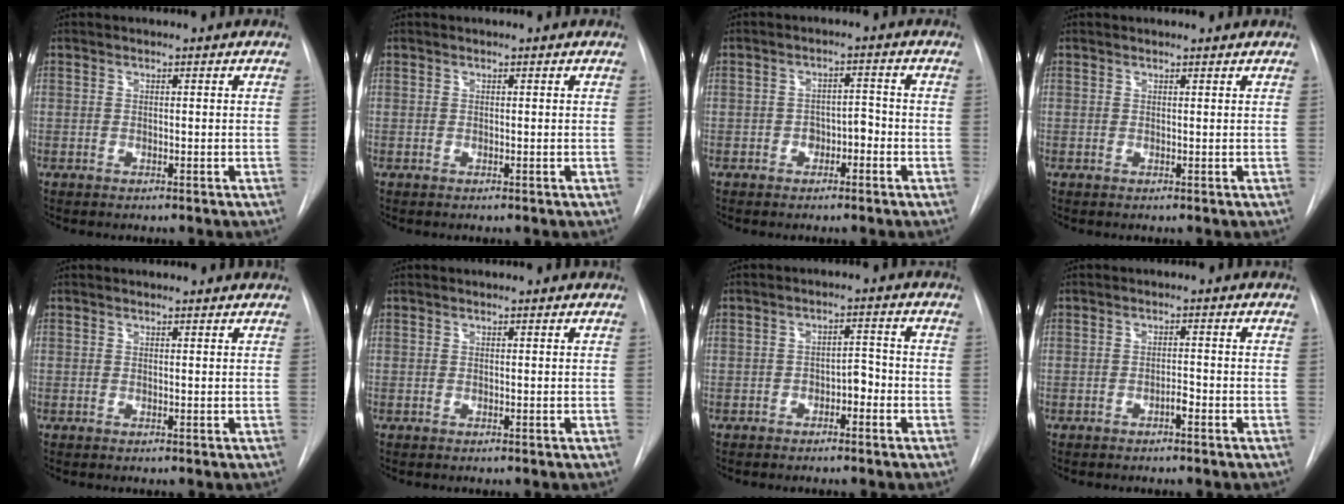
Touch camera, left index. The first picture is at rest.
{"total": 0.0}
{"total": 3.0, "force": [-1.9, 1.7, 1.6], "torque": [-0.019, 0.007, -0.027]}
{"total": 1.8, "force": [1.8, 0.3, 0.2], "torque": [-0.008, 0.010, 0.017]}
{"total": 2.8, "force": [2.8, 0.5, 0.4], "torque": [-0.009, 0.009, 0.026]}
{"total": 1.0, "force": [1.0, 0.1, 0.1], "torque": [-0.008, 0.008, 0.009]}
{"total": 3.0, "force": [-2.0, 1.3, 1.8], "torque": [-0.025, 0.006, -0.033]}
{"total": 1.4, "force": [-1.2, 0.1, 0.7], "torque": [-0.013, -0.004, -0.022]}